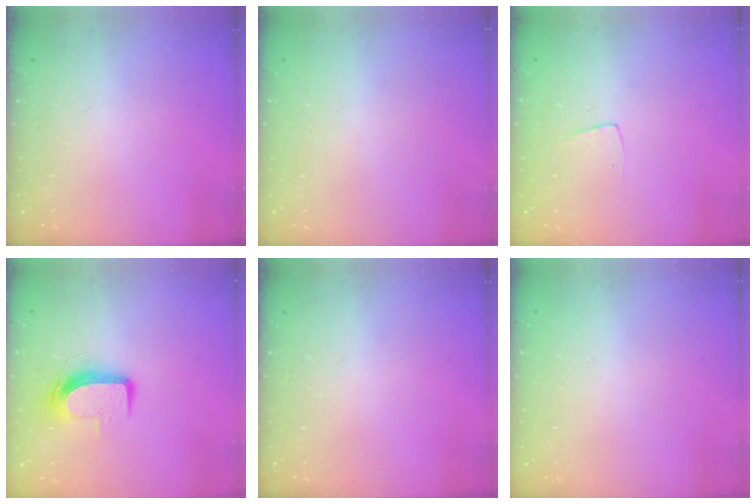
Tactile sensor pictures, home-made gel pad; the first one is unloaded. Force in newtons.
{"total": 0.0}
{"total": 3.8, "press": 3.7, "slide": 0.3}
{"total": 9.3, "press": 9.2, "slide": 0.9}
{"total": 0.0}
{"total": 0.0}